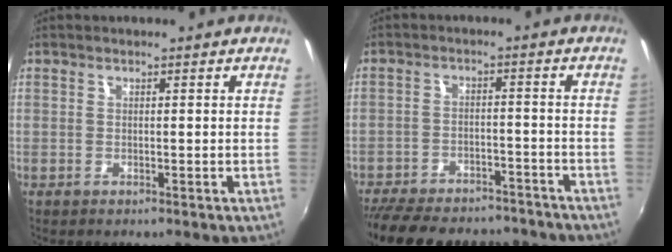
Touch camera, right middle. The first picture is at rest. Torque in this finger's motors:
{"motor_torque": [1.11, -1.03, 0.29, 0.08]}